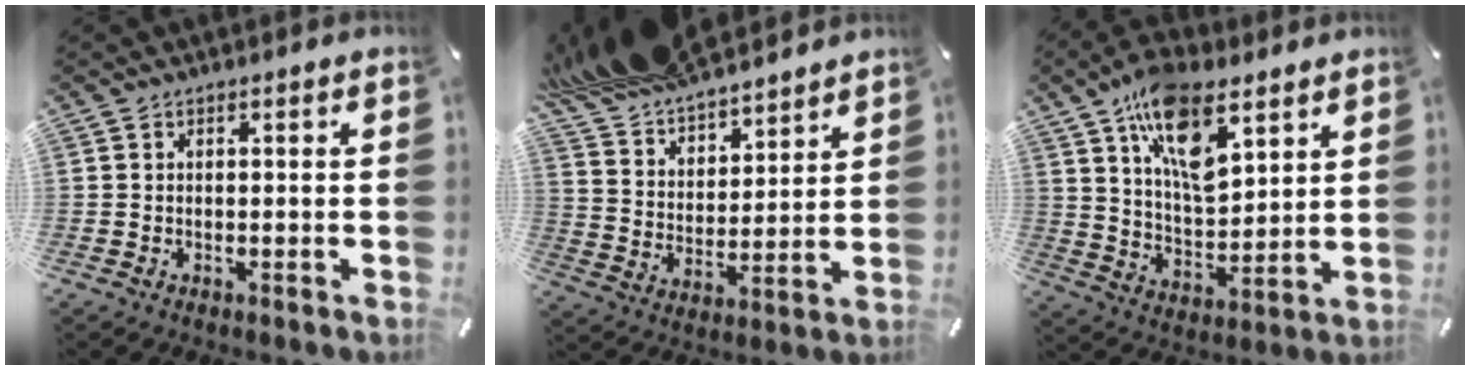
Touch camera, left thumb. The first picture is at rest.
{"total": 13.7, "force": [12.8, 3.9, 3.1], "torque": [-0.111, -0.097, 0.237]}
{"total": 15.9, "force": [9.6, 8.0, 9.9], "torque": [-0.175, -0.036, 0.173]}